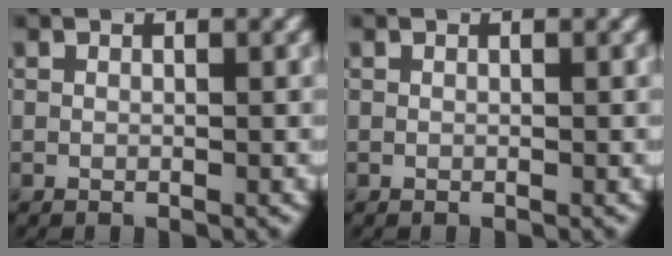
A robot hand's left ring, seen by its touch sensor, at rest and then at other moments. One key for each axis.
{"total": 0.0}